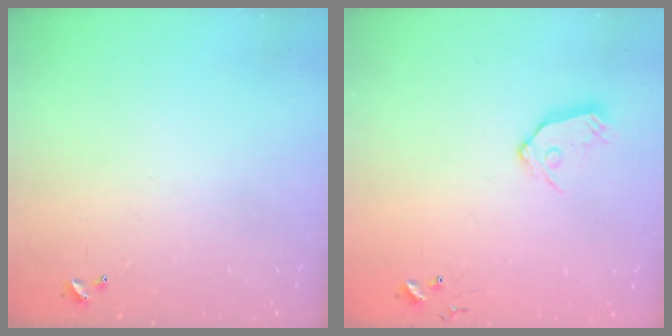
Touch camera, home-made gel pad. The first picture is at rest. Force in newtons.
{"total": 9.2, "press": 9.1, "slide": 0.8}